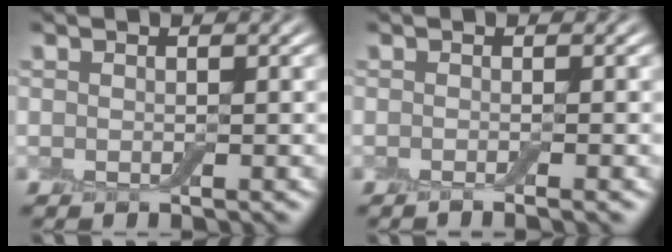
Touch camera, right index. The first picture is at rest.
{"total": 1.5, "force": [-0.7, 0.3, 1.3], "torque": [-0.008, -0.002, -0.014]}